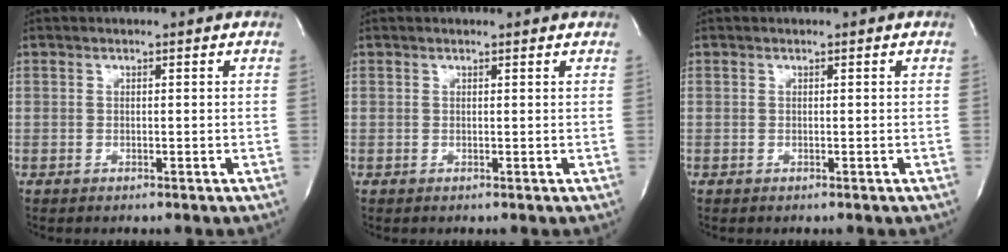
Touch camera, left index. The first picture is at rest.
{"total": 0.6, "force": [0.6, 0.0, 0.1], "torque": [-0.009, -0.001, 0.001]}
{"total": 0.0}